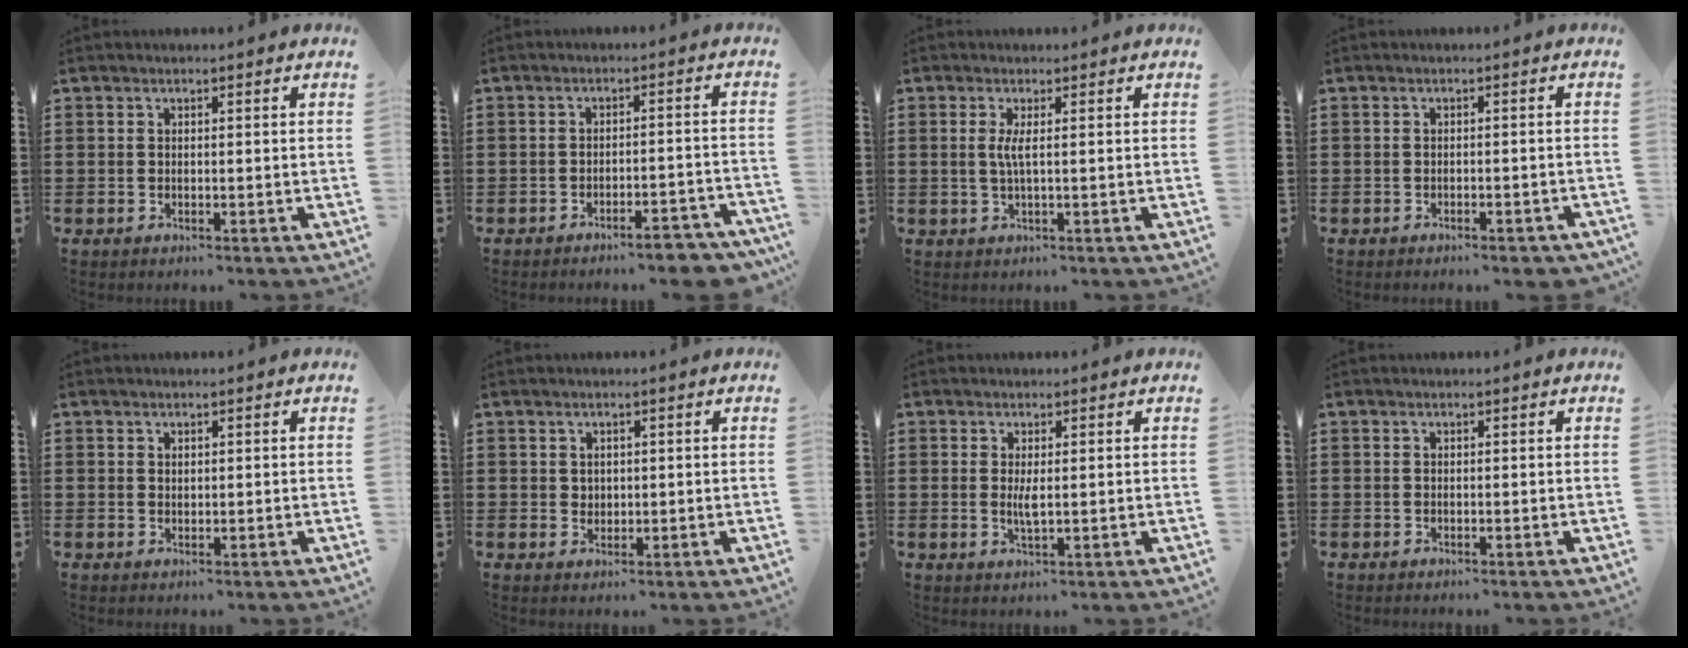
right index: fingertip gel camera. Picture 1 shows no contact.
{"total": 4.6, "force": [-4.1, 0.3, 2.0], "torque": [-0.033, -0.004, -0.077]}
{"total": 2.4, "force": [0.2, -0.1, 2.4], "torque": [-0.048, -0.006, 0.002]}
{"total": 1.4, "force": [-1.2, 0.2, 0.6], "torque": [-0.014, -0.001, -0.024]}
{"total": 0.8, "force": [0.6, 0.5, 0.2], "torque": [-0.005, 0.002, 0.012]}
{"total": 1.5, "force": [0.8, 1.2, 0.3], "torque": [-0.008, 0.006, 0.016]}
{"total": 2.4, "force": [0.2, 0.4, 2.4], "torque": [-0.046, -0.006, 0.005]}
{"total": 0.0}